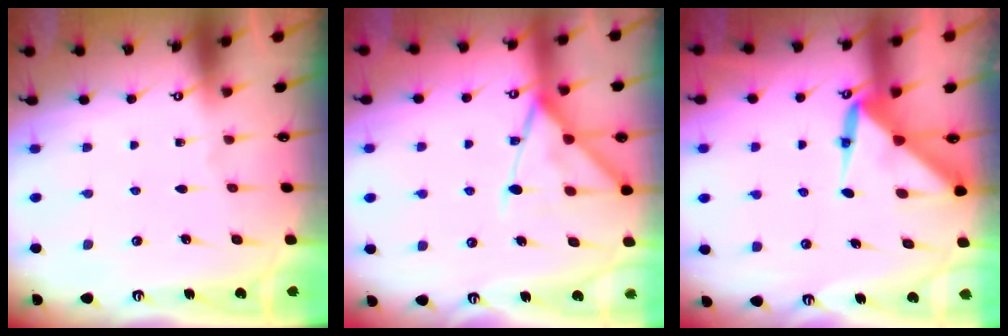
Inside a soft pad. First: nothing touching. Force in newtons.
{"total": 13.9, "press": 13.9, "slide": 1.2}
{"total": 5.9, "press": 5.9, "slide": 0.5}